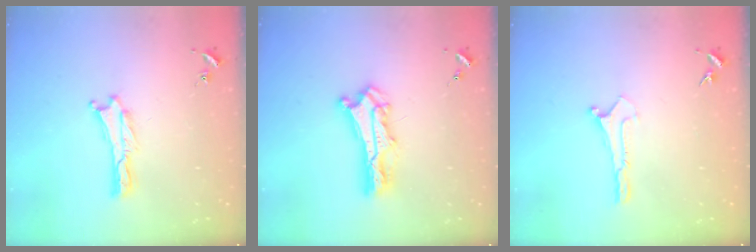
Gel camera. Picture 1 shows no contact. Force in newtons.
{"total": 6.7, "press": 6.7, "slide": 0.5}
{"total": 0.0}